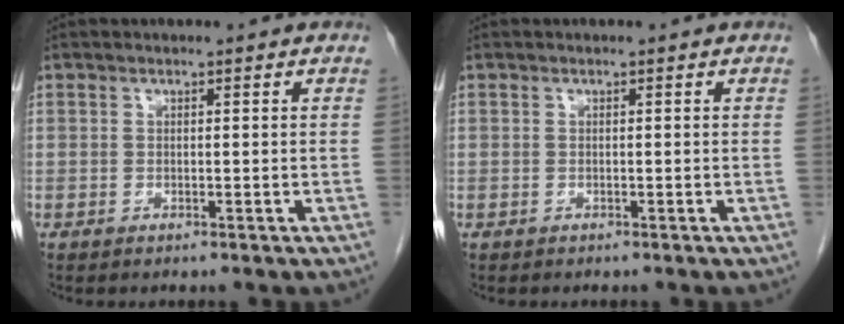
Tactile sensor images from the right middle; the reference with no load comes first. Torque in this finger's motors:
{"motor_torque": [-0.06, -0.08, -0.04, 0.01]}